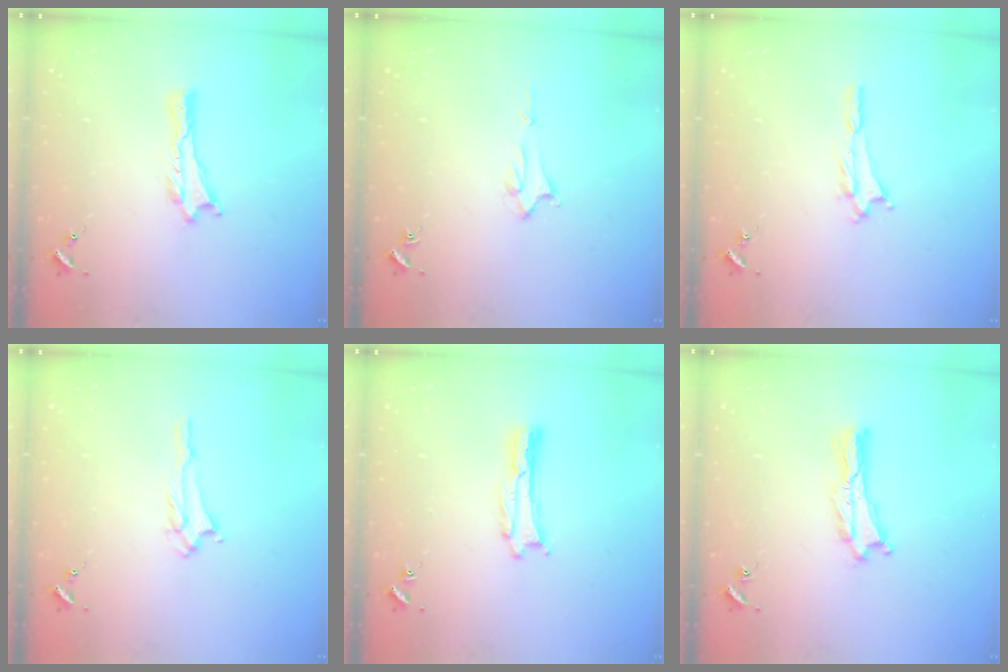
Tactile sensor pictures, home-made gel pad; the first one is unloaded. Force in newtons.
{"total": 1.4, "press": 1.4, "slide": 0.2}
{"total": 1.2, "press": 1.2, "slide": 0.2}
{"total": 1.4, "press": 1.3, "slide": 0.2}
{"total": 0.0}
{"total": 0.7, "press": 0.6, "slide": 0.2}